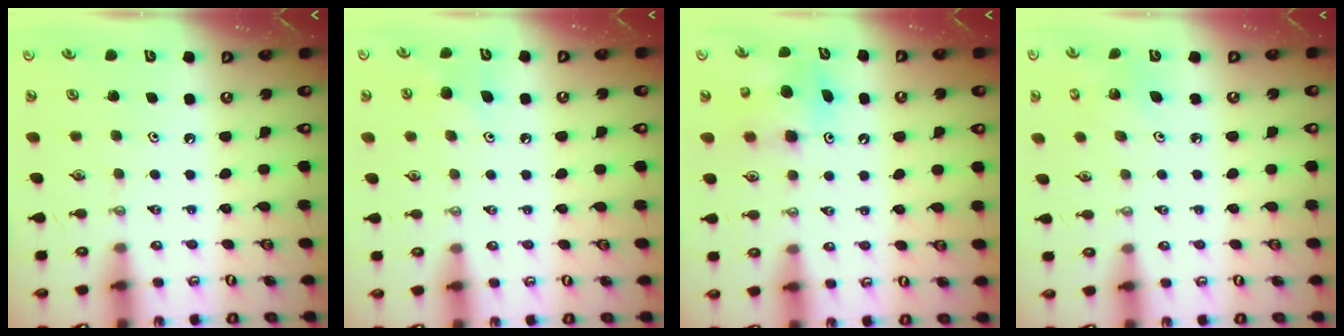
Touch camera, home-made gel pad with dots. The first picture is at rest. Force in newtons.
{"total": 7.5, "press": 7.4, "slide": 1.0}
{"total": 7.6, "press": 7.6, "slide": 0.4}
{"total": 2.4, "press": 2.4, "slide": 0.2}